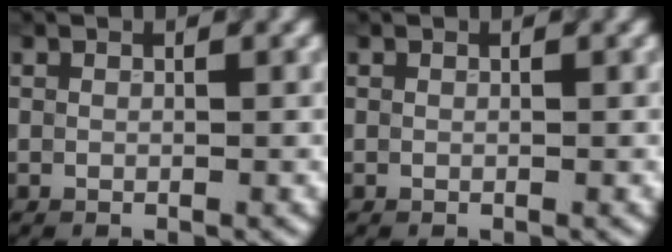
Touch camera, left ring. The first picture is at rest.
{"total": 0.0}